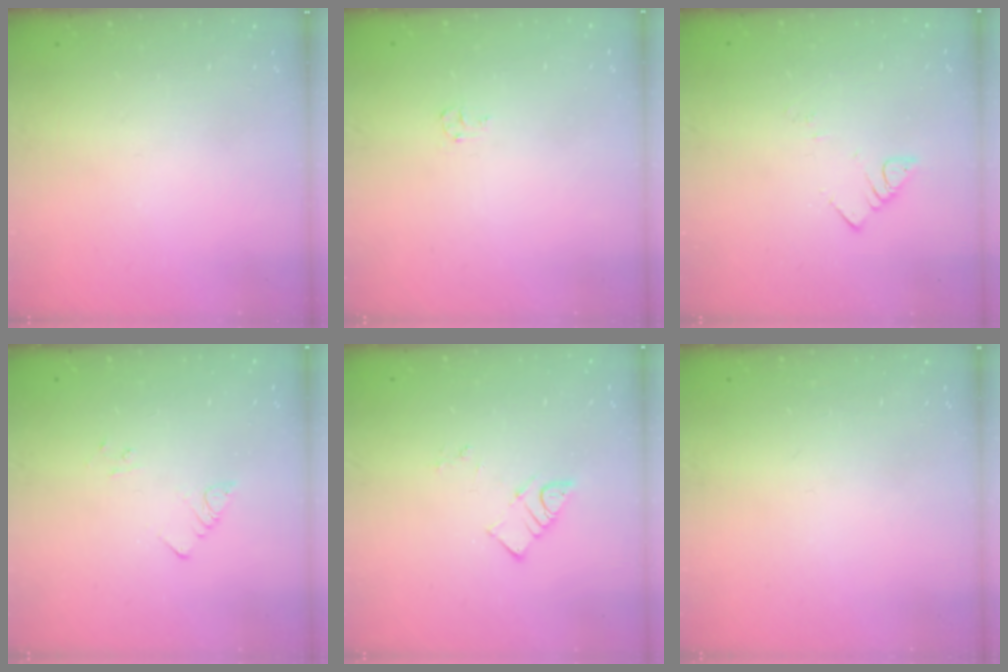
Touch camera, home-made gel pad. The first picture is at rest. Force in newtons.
{"total": 4.1, "press": 4.1, "slide": 0.4}
{"total": 3.6, "press": 3.6, "slide": 0.6}
{"total": 5.3, "press": 5.2, "slide": 0.6}
{"total": 3.6, "press": 3.6, "slide": 0.3}
{"total": 0.7, "press": 0.6, "slide": 0.1}